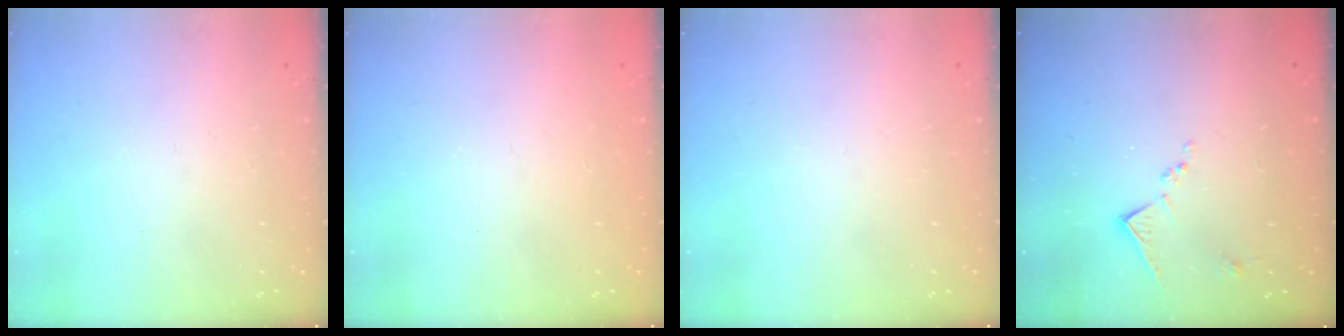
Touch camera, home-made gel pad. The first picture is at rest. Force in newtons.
{"total": 1.3, "press": 1.1, "slide": 0.7}
{"total": 0.0}
{"total": 8.5, "press": 8.5, "slide": 0.3}